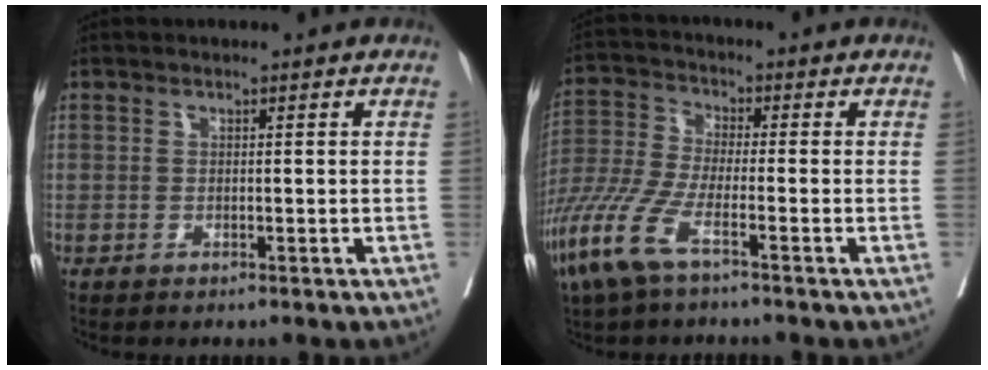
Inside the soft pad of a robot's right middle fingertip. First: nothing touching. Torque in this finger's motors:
{"motor_torque": [1.51, -0.63, 1.05, 0.21]}